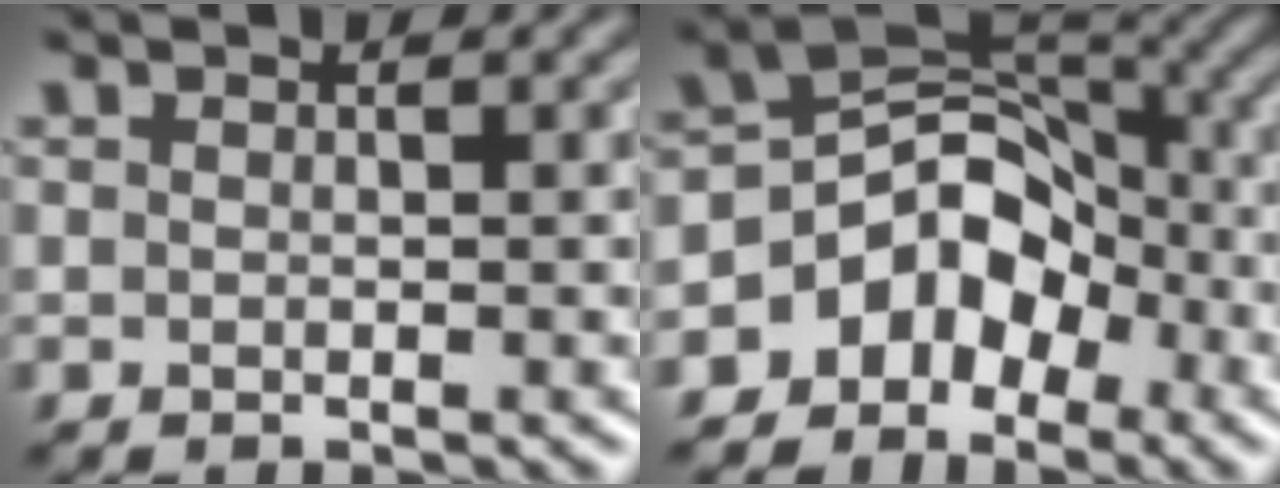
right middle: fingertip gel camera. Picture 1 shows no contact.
{"total": 6.9, "force": [-3.5, 4.9, 3.4], "torque": [-0.037, 0.012, -0.074]}